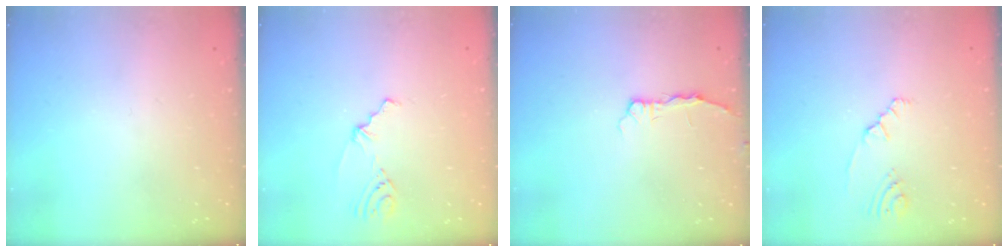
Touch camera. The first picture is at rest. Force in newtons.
{"total": 2.3, "press": 1.7, "slide": 1.5}
{"total": 2.6, "press": 2.6, "slide": 0.3}
{"total": 2.1, "press": 1.9, "slide": 0.9}